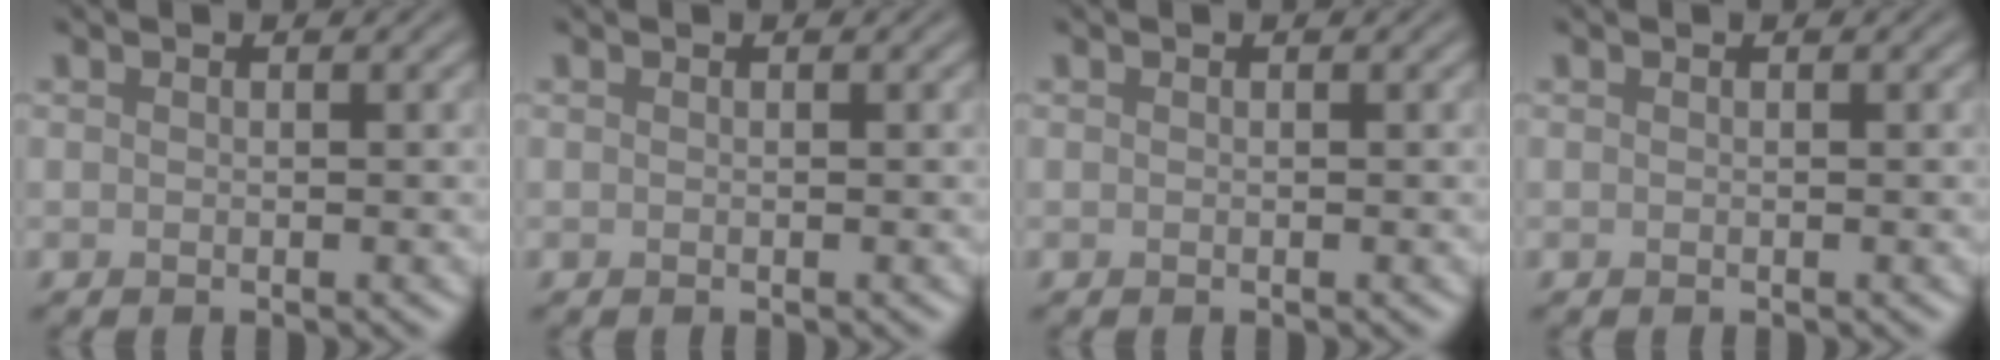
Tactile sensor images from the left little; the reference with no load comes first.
{"total": 0.0}
{"total": 0.0}
{"total": 0.0}